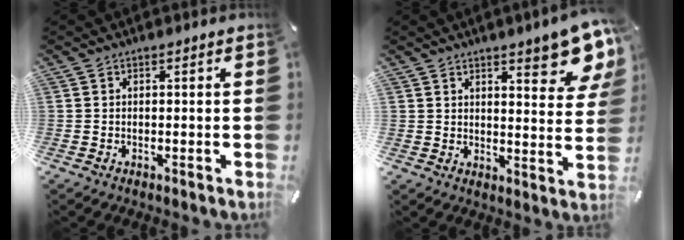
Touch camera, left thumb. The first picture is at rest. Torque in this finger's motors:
{"motor_torque": [2.04, 1.02, 0.04, -0.46, 0.03]}